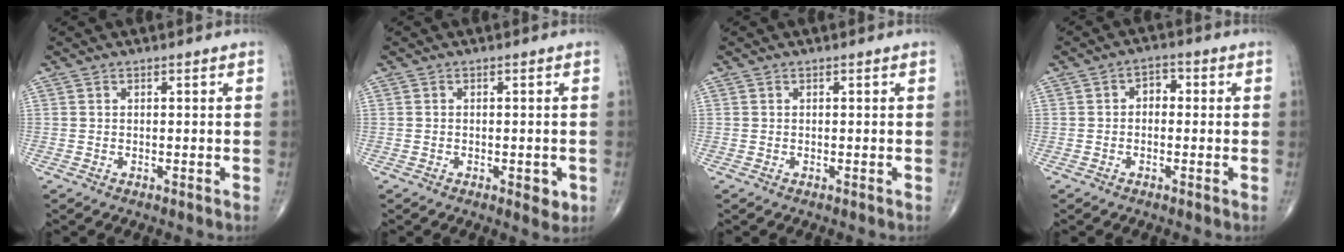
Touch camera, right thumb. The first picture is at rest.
{"total": 2.9, "force": [-0.9, 1.4, 2.3], "torque": [-0.022, -0.002, -0.009]}
{"total": 0.0}
{"total": 3.2, "force": [0.0, 2.3, 2.2], "torque": [-0.015, 0.013, -0.011]}